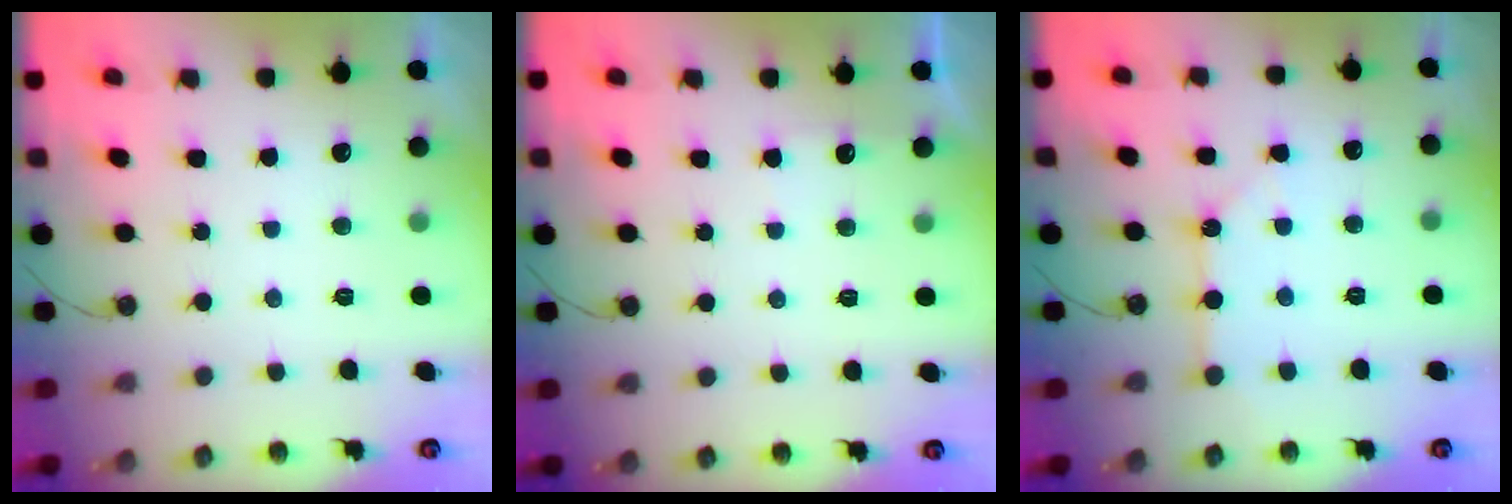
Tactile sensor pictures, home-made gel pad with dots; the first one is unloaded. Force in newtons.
{"total": 2.8, "press": 2.7, "slide": 0.4}
{"total": 2.5, "press": 2.5, "slide": 0.2}